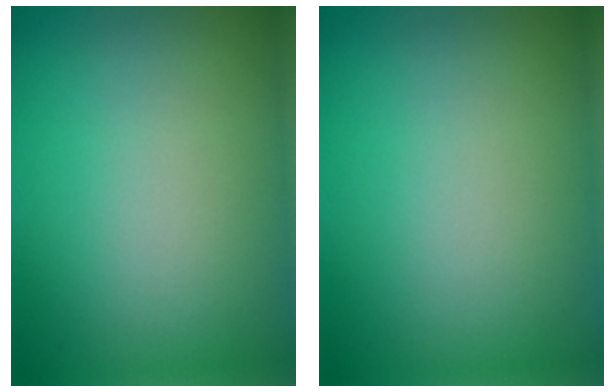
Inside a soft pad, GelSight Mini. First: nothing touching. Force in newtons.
{"total": 0.0}